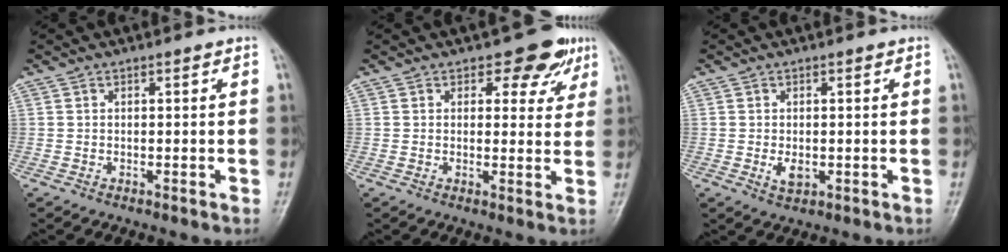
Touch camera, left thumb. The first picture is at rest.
{"total": 6.2, "force": [3.8, 3.9, 2.9], "torque": [0.001, -0.017, 0.040]}
{"total": 2.6, "force": [-0.3, 1.6, 2.0], "torque": [-0.033, -0.005, -0.002]}